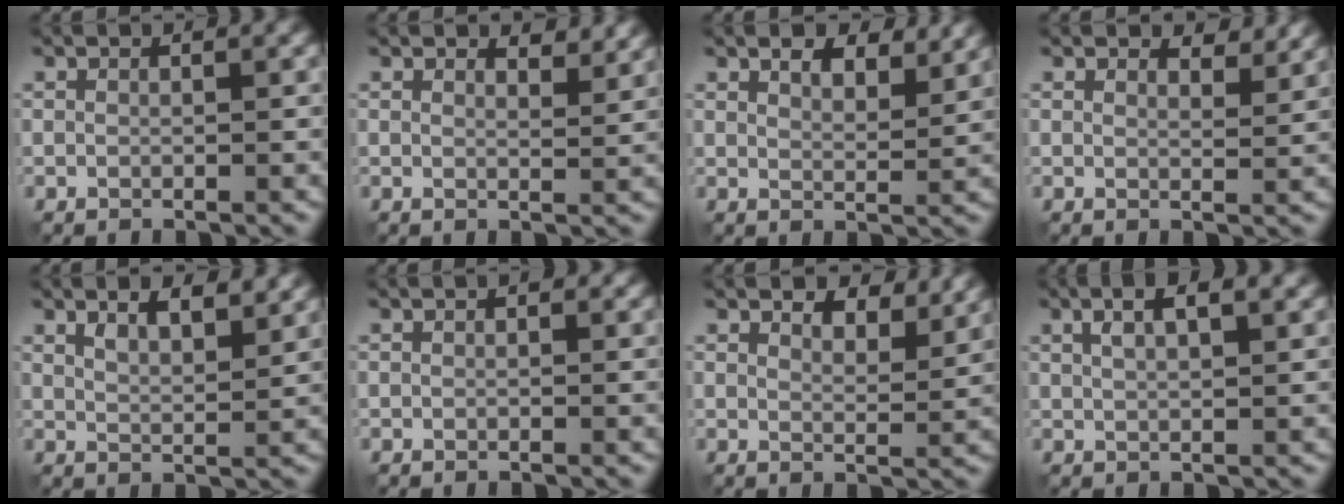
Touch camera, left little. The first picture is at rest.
{"total": 2.5, "force": [2.3, 0.6, 0.9], "torque": [-0.018, -0.005, 0.029]}
{"total": 4.6, "force": [3.5, 1.7, 2.4], "torque": [-0.039, -0.005, 0.045]}
{"total": 2.9, "force": [2.7, 0.7, 1.0], "torque": [-0.019, -0.002, 0.032]}
{"total": 4.3, "force": [2.8, 1.4, 2.9], "torque": [-0.045, 0.004, 0.041]}
{"total": 0.7, "force": [0.3, 0.3, 0.5], "torque": [-0.004, -0.001, 0.003]}
{"total": 4.9, "force": [4.2, 1.5, 2.0], "torque": [-0.040, 0.000, 0.052]}
{"total": 4.0, "force": [2.0, 1.4, 3.2], "torque": [-0.047, 0.002, 0.020]}